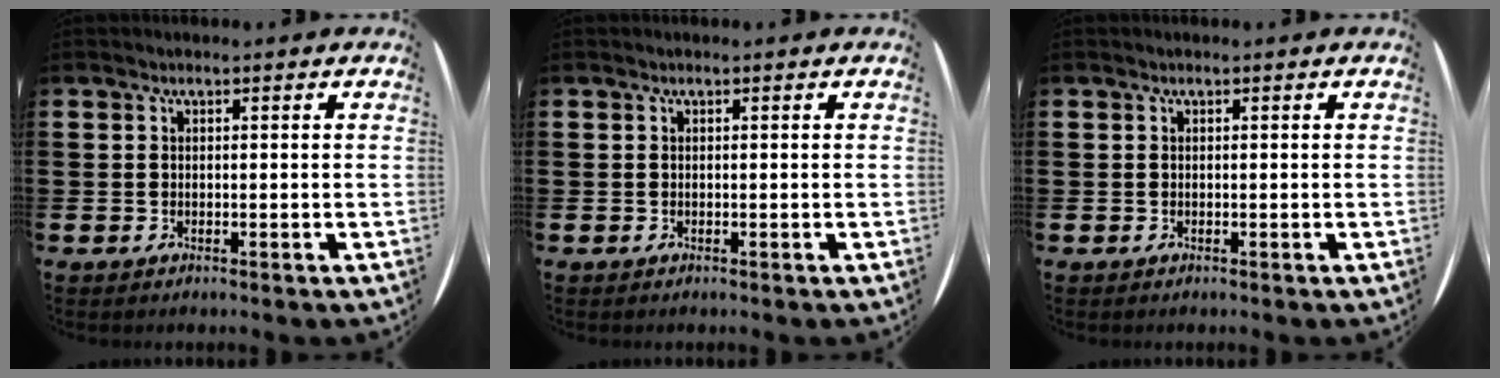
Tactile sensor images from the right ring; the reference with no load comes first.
{"total": 0.0}
{"total": 0.0}